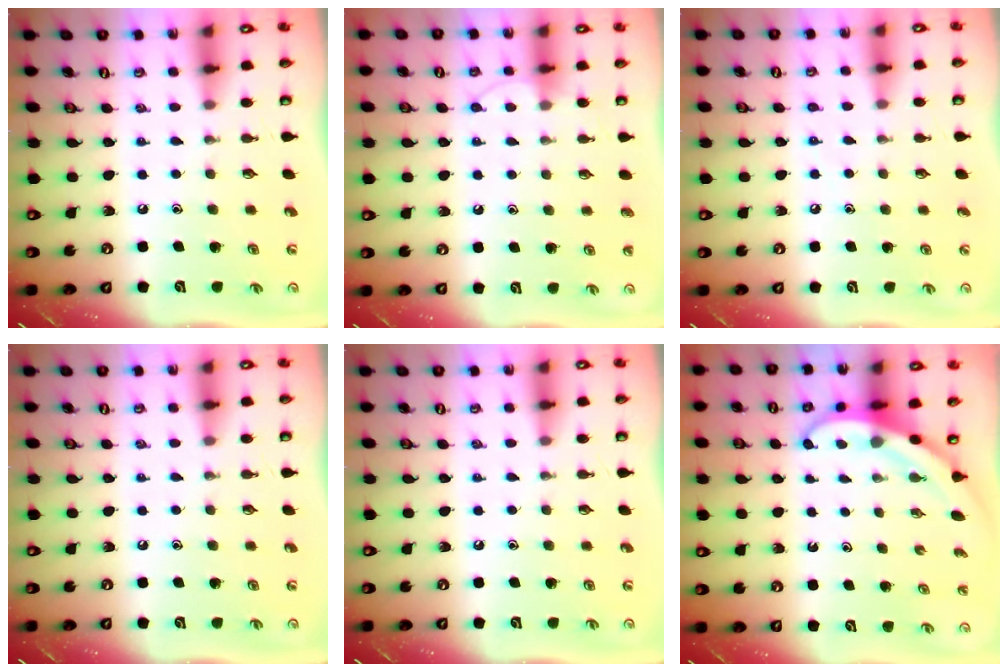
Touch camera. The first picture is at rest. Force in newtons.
{"total": 6.2, "press": 6.2, "slide": 0.6}
{"total": 4.8, "press": 4.8, "slide": 0.6}
{"total": 0.0}
{"total": 0.0}
{"total": 3.7, "press": 3.7, "slide": 0.4}